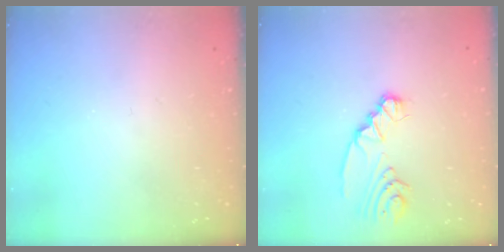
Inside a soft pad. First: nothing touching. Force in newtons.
{"total": 5.4, "press": 5.4, "slide": 0.2}